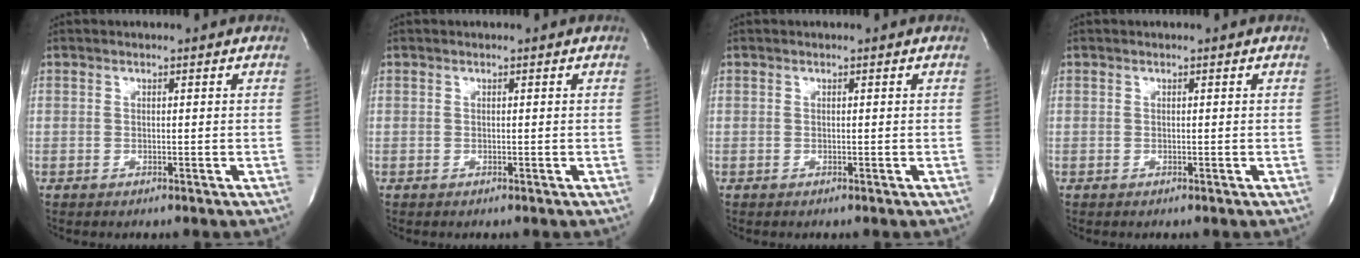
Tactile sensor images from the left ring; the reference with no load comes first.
{"total": 0.0}
{"total": 0.0}
{"total": 0.0}